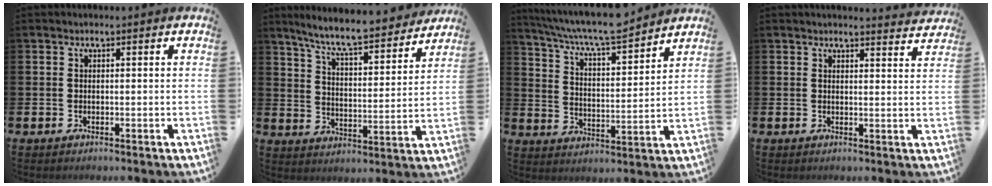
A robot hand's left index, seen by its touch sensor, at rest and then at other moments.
{"total": 8.6, "force": [7.9, 0.8, 3.2], "torque": [-0.089, -0.055, 0.136]}
{"total": 8.0, "force": [7.5, 0.5, 2.7], "torque": [-0.084, -0.048, 0.132]}
{"total": 2.8, "force": [2.8, 0.0, 0.0], "torque": [0.004, -0.019, 0.048]}